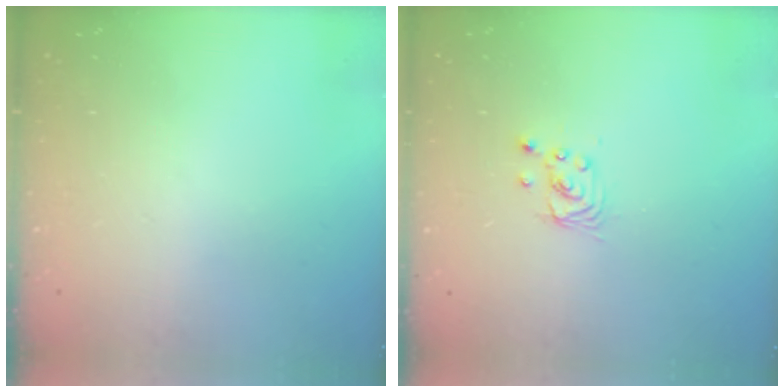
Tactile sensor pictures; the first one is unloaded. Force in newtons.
{"total": 2.5, "press": 2.5, "slide": 0.1}